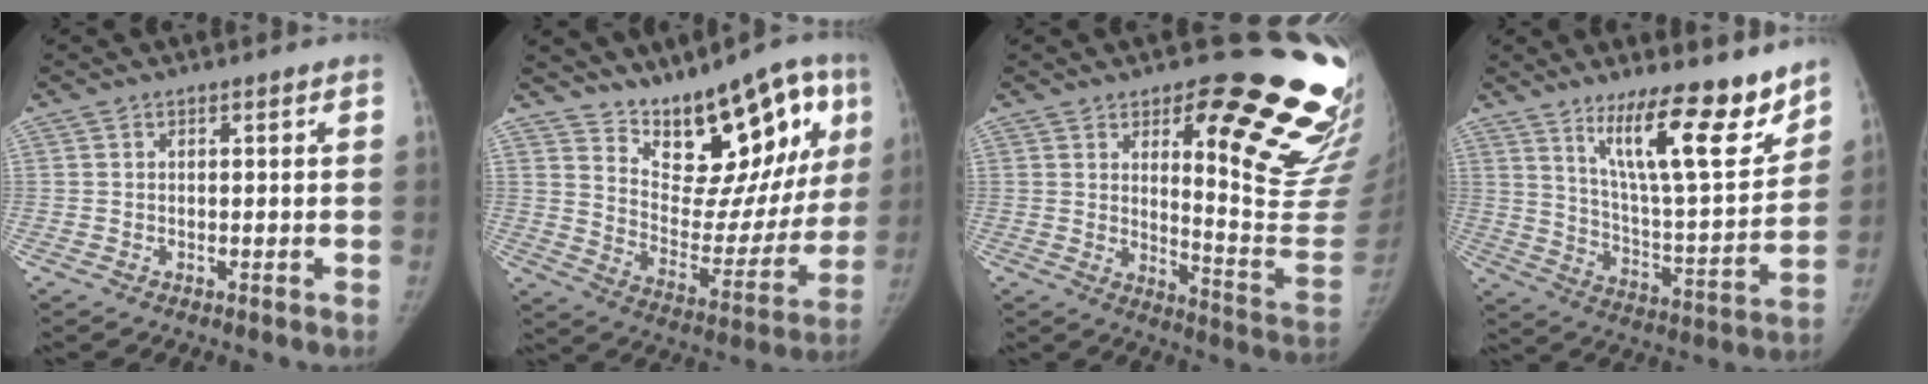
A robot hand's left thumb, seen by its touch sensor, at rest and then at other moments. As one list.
[{"total": 20.2, "force": [12.0, 9.0, 13.6], "torque": [-0.125, -0.064, 0.191]}, {"total": 26.0, "force": [12.5, 7.8, 21.4], "torque": [-0.186, -0.075, 0.177]}, {"total": 18.9, "force": [12.9, 4.3, 13.1], "torque": [-0.171, -0.089, 0.218]}]